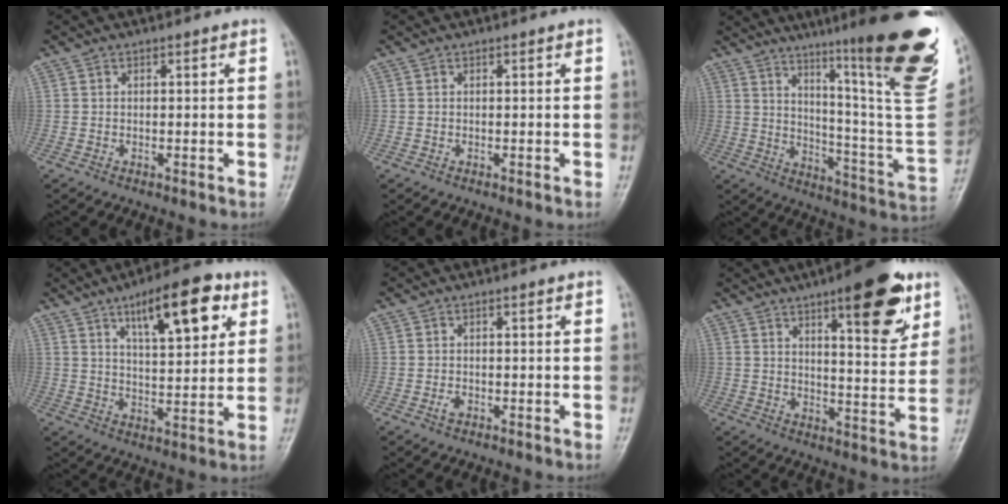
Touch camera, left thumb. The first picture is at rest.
{"total": 0.0}
{"total": 29.3, "force": [16.5, 3.2, 24.0], "torque": [-0.277, -0.083, 0.243]}
{"total": 14.6, "force": [7.1, 5.2, 11.6], "torque": [-0.145, -0.023, 0.106]}
{"total": 1.2, "force": [-0.5, 0.7, 0.8], "torque": [-0.015, 0.001, -0.010]}
{"total": 15.2, "force": [8.5, 4.4, 11.8], "torque": [-0.133, -0.044, 0.118]}